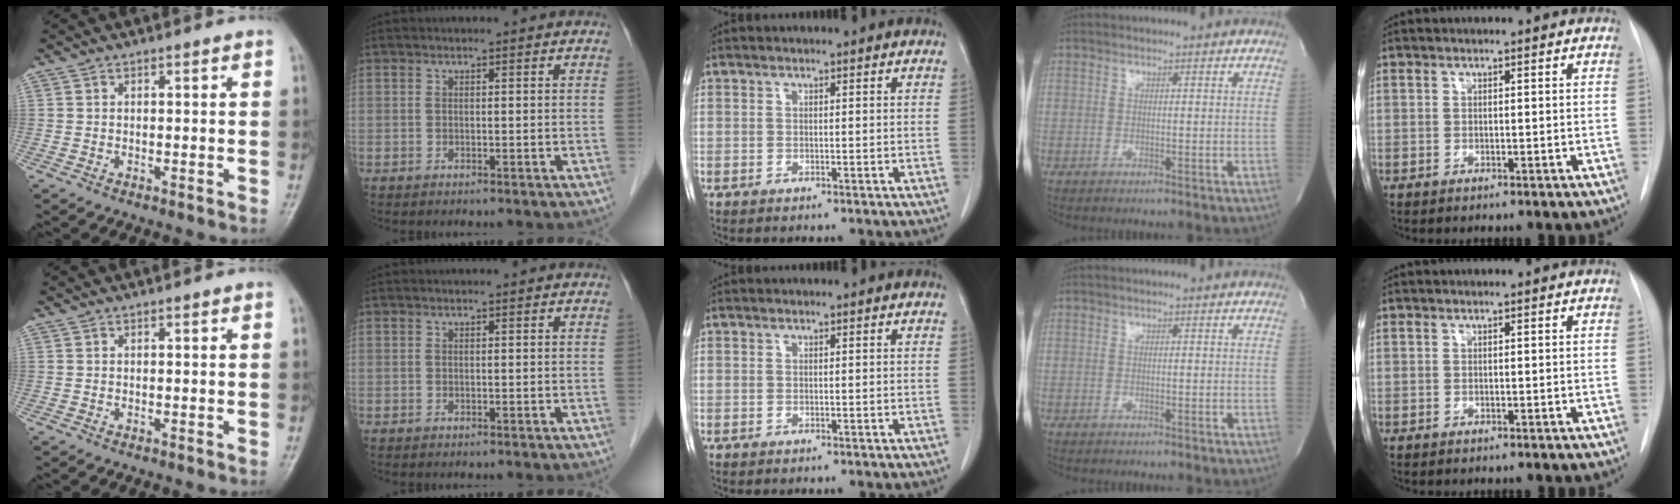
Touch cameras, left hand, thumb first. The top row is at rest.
{}